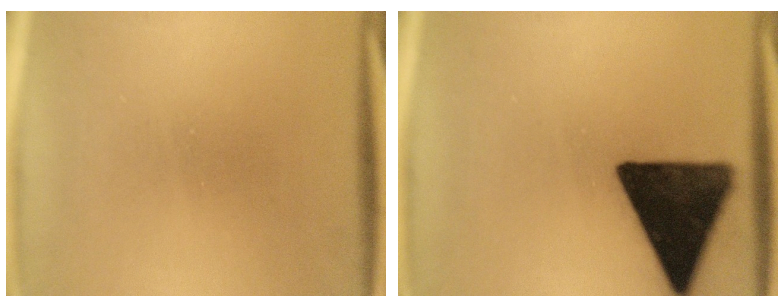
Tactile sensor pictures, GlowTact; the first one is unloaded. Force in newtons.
{"total": 16.6}